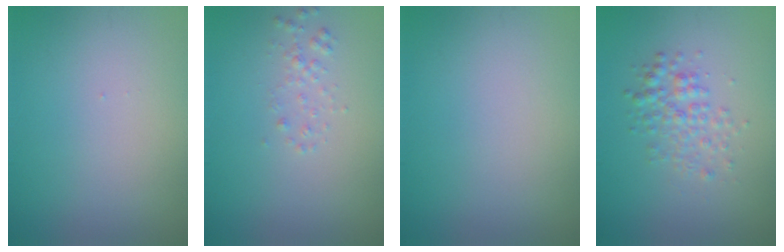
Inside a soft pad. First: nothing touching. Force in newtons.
{"total": 1.0, "press": 1.0, "slide": 0.1}
{"total": 0.0}
{"total": 2.5, "press": 2.5, "slide": 0.0}